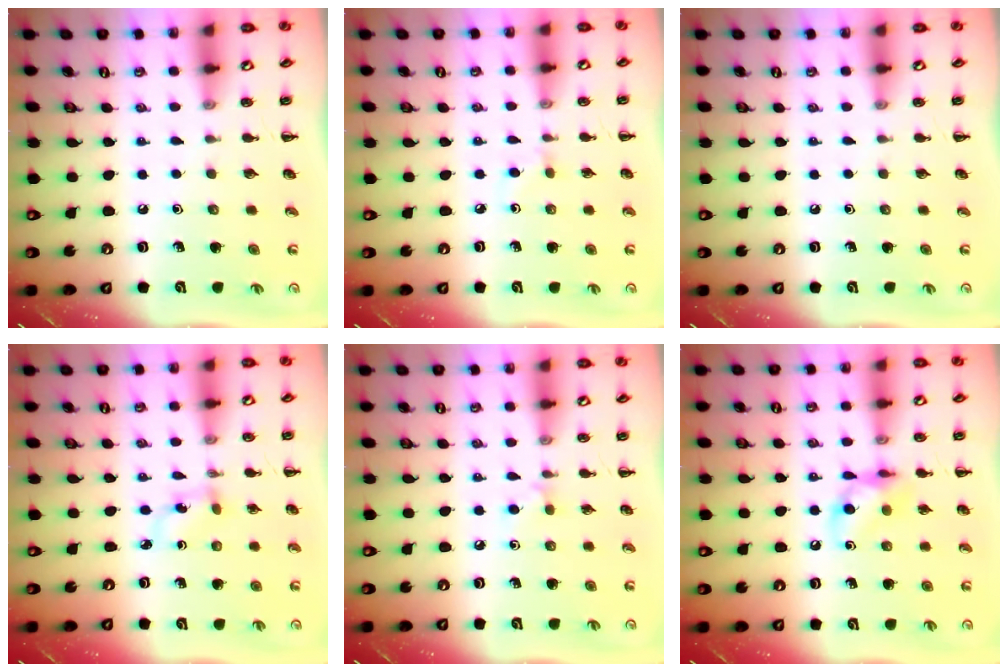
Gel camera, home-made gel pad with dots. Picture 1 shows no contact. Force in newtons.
{"total": 2.7, "press": 2.5, "slide": 1.0}
{"total": 0.0}
{"total": 3.1, "press": 2.8, "slide": 1.2}
{"total": 4.3, "press": 4.1, "slide": 1.6}
{"total": 10.0, "press": 10.0, "slide": 1.1}